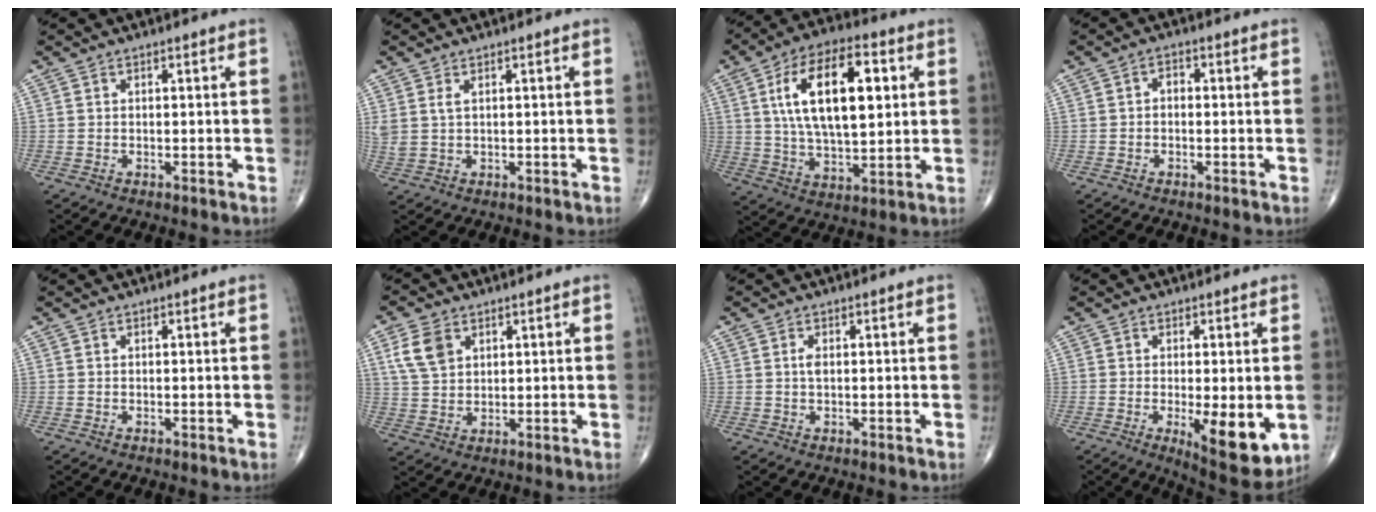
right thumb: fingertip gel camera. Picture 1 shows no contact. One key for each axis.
{"total": 2.6, "fx": 1.1, "fy": 1.2, "fz": 2.1, "tx": -0.057, "ty": 0.007, "tz": 0.031}
{"total": 19.0, "fx": 4.6, "fy": 8.9, "fz": 16.1, "tx": -0.259, "ty": 0.001, "tz": 0.077}
{"total": 1.8, "fx": -0.2, "fy": 1.3, "fz": 1.3, "tx": -0.009, "ty": 0.010, "tz": -0.011}
{"total": 0.0}
{"total": 6.6, "fx": 2.8, "fy": 4.5, "fz": 4.0, "tx": -0.067, "ty": -0.005, "tz": 0.059}
{"total": 1.3, "fx": 0.1, "fy": 0.6, "fz": 1.1, "tx": -0.020, "ty": 0.000, "tz": 0.001}
{"total": 10.8, "fx": -2.4, "fy": 3.6, "fz": 9.9, "tx": -0.132, "ty": -0.025, "tz": -0.027}